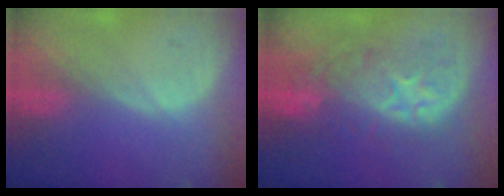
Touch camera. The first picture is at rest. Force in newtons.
{"total": 9.0, "press": 8.7, "slide": 2.3}